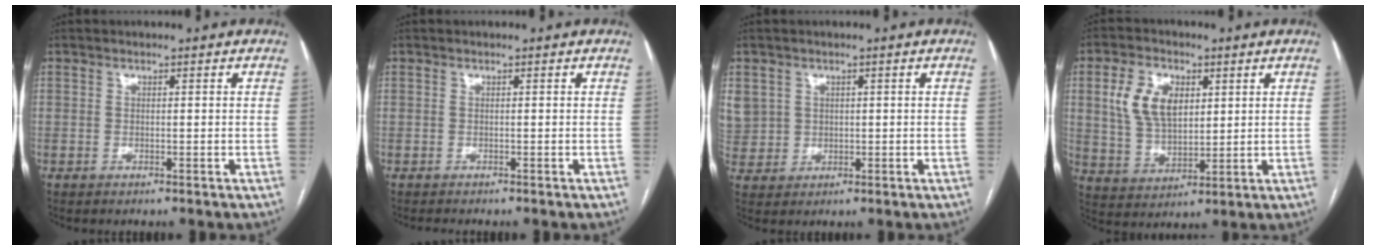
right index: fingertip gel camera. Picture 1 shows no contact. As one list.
[{"total": 1.3, "force": [-1.2, 0.2, 0.2], "torque": [-0.003, -0.004, -0.016]}, {"total": 7.4, "force": [1.9, 6.9, 1.7], "torque": [-0.064, 0.020, 0.059]}, {"total": 9.5, "force": [3.0, 5.6, 7.0], "torque": [-0.150, 0.015, 0.064]}]